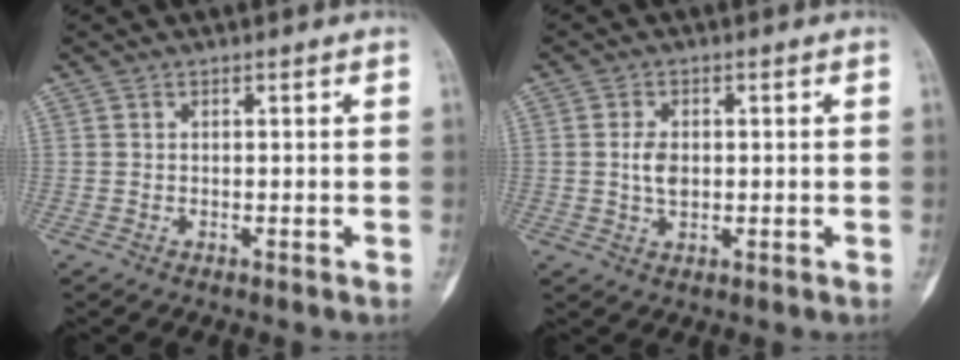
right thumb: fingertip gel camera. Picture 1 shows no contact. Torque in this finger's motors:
{"motor_torque": [0.86, 0.52, 0.07, -0.17, 0.20]}